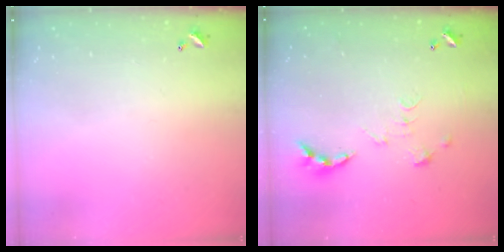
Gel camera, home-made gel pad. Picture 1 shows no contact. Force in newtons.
{"total": 0.0}